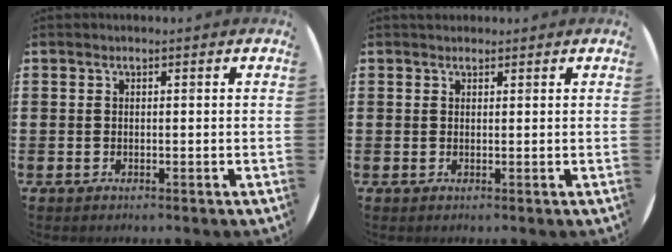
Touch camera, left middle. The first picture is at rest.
{"total": 0.8, "force": [0.7, 0.2, -0.2], "torque": [0.003, 0.005, 0.013]}